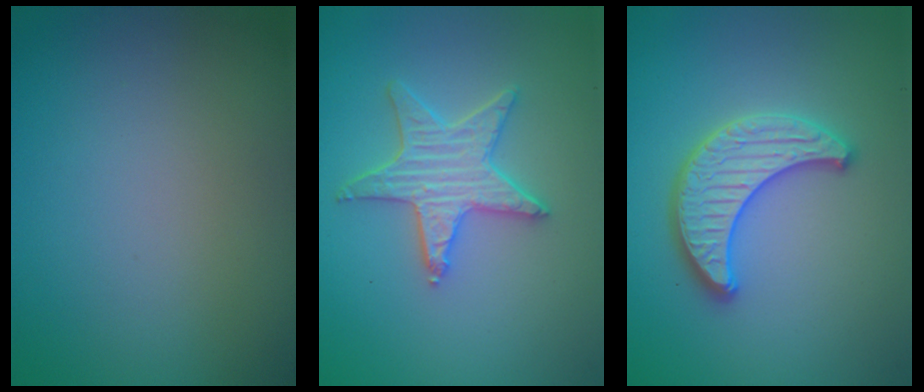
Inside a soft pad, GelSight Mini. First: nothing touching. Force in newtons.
{"total": 3.9, "press": 3.6, "slide": 1.6}
{"total": 3.7, "press": 3.6, "slide": 0.6}